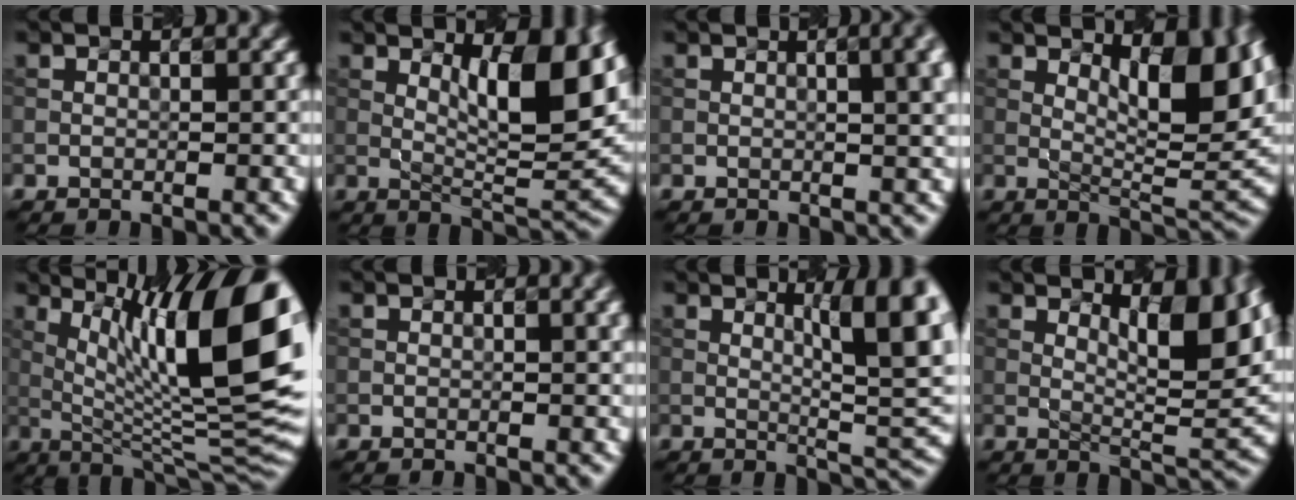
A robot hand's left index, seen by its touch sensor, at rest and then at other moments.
{"total": 9.1, "force": [2.8, 2.6, 8.2], "torque": [-0.123, -0.004, 0.048]}
{"total": 5.6, "force": [1.3, 2.4, 5.0], "torque": [-0.028, 0.019, 0.013]}
{"total": 8.9, "force": [3.0, 2.9, 7.9], "torque": [-0.114, -0.003, 0.053]}
{"total": 15.8, "force": [4.5, 4.4, 14.5], "torque": [-0.196, 0.000, 0.085]}
{"total": 1.4, "force": [0.5, 0.4, 1.3], "torque": [-0.017, 0.004, 0.006]}
{"total": 8.0, "force": [2.3, 1.9, 7.5], "torque": [-0.098, -0.002, 0.039]}
{"total": 6.6, "force": [2.6, 1.6, 5.8], "torque": [-0.082, -0.010, 0.047]}